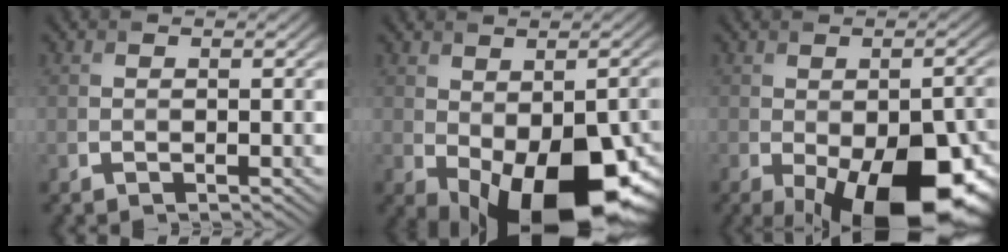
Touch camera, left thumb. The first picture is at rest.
{"total": 15.1, "force": [-5.7, 8.1, 11.4], "torque": [-0.161, -0.051, -0.057]}
{"total": 16.4, "force": [-6.9, 8.1, 12.4], "torque": [-0.161, -0.050, -0.068]}